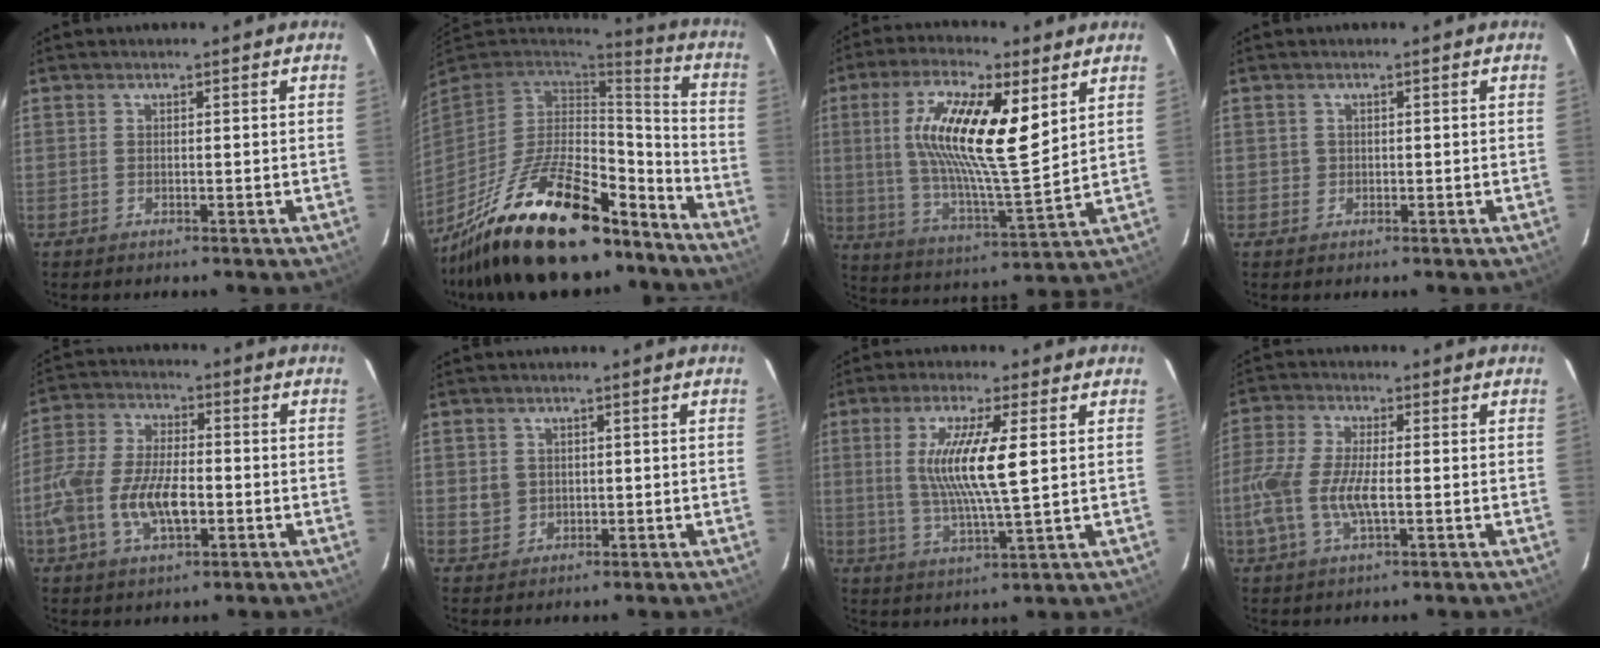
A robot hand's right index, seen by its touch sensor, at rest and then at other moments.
{"total": 28.8, "force": [-20.1, 10.8, 17.5], "torque": [-0.331, -0.015, -0.310]}
{"total": 18.7, "force": [6.1, 4.7, 17.0], "torque": [-0.310, 0.003, 0.107]}
{"total": 1.1, "force": [-0.1, 1.1, 0.1], "torque": [0.004, 0.003, 0.002]}
{"total": 13.5, "force": [-3.7, 6.5, 11.3], "torque": [-0.243, 0.003, -0.068]}
{"total": 3.6, "force": [0.2, 3.4, 1.1], "torque": [-0.021, 0.008, 0.011]}
{"total": 11.1, "force": [2.0, 1.0, 10.9], "torque": [-0.211, -0.008, 0.040]}
{"total": 10.3, "force": [-1.8, 3.9, 9.4], "torque": [-0.211, 0.000, -0.038]}